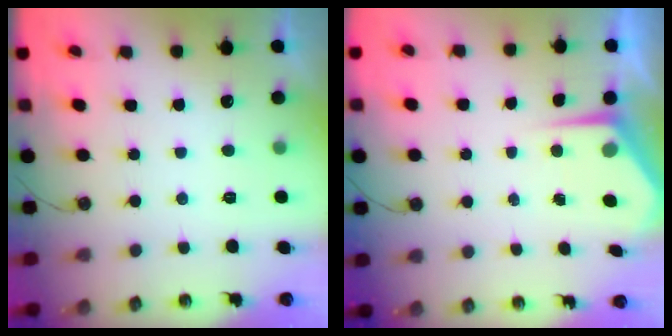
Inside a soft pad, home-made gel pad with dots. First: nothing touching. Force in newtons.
{"total": 5.1, "press": 5.1, "slide": 0.1}